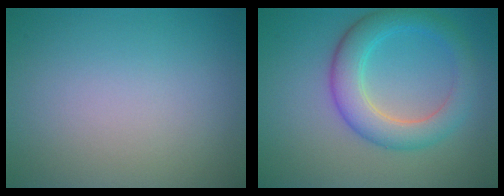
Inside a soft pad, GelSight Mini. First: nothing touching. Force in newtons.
{"total": 5.2, "press": 5.2, "slide": 0.1}